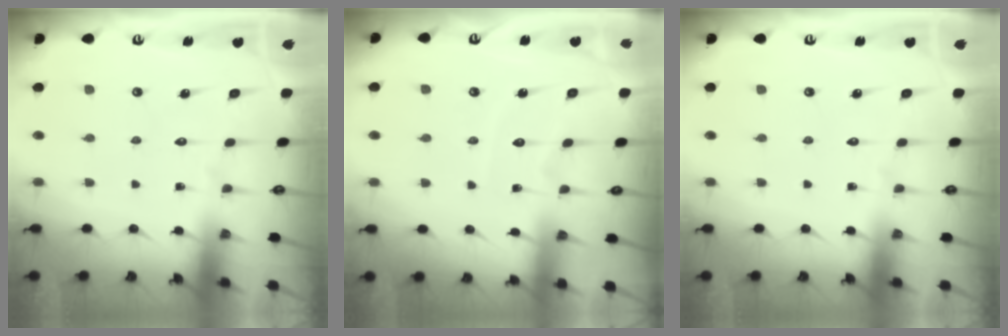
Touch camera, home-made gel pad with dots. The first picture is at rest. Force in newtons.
{"total": 3.1, "press": 3.1, "slide": 0.2}
{"total": 0.0}